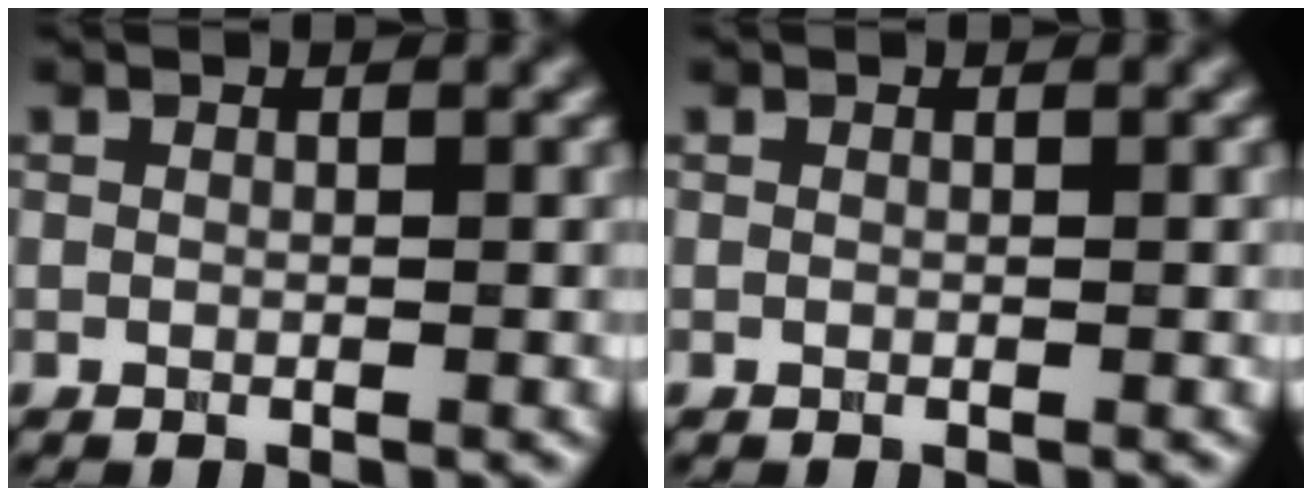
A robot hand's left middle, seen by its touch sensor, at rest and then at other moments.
{"total": 0.0}